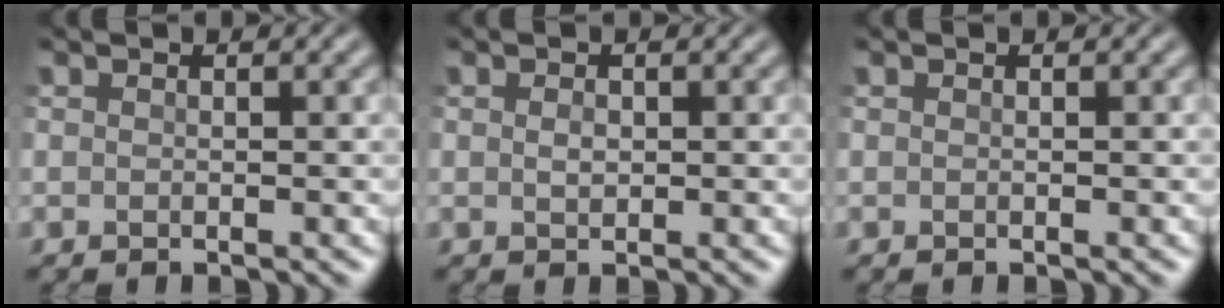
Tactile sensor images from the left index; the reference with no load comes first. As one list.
[{"total": 0.9, "force": [0.1, 0.6, 0.7], "torque": [-0.015, -0.001, 0.002]}, {"total": 0.0}]